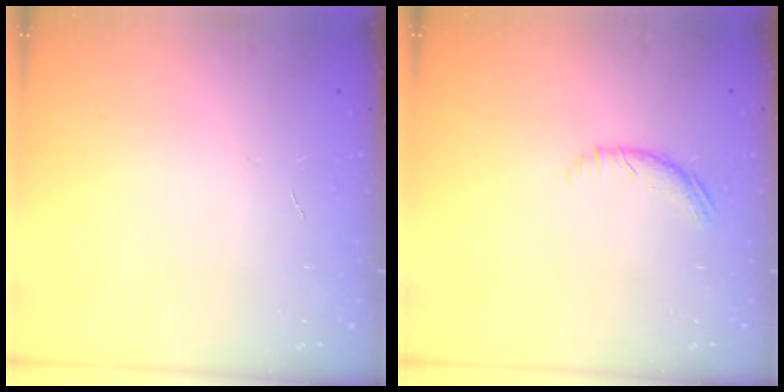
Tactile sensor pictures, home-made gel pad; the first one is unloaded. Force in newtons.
{"total": 8.8, "press": 8.6, "slide": 1.8}